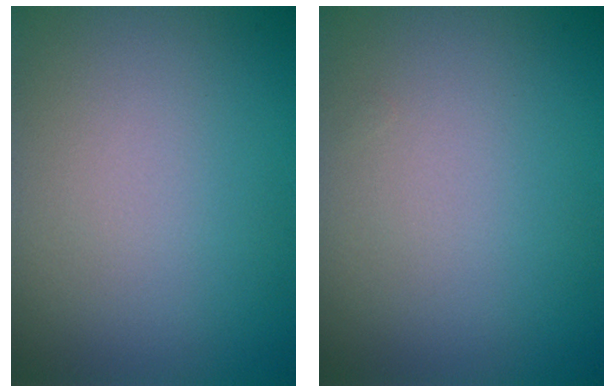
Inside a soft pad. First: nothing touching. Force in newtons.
{"total": 0.0}